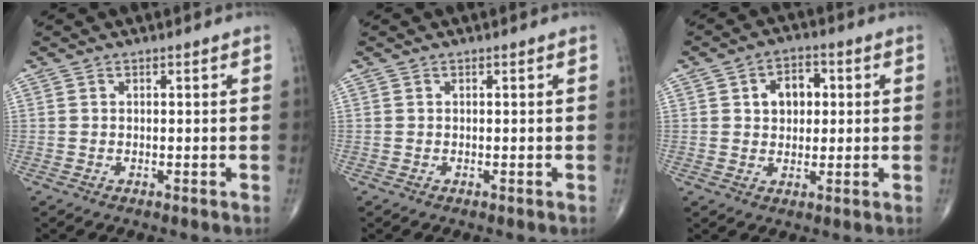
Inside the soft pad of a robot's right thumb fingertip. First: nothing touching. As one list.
[{"total": 0.0}, {"total": 6.5, "force": [1.4, 4.7, 4.4], "torque": [-0.040, 0.007, 0.017]}]